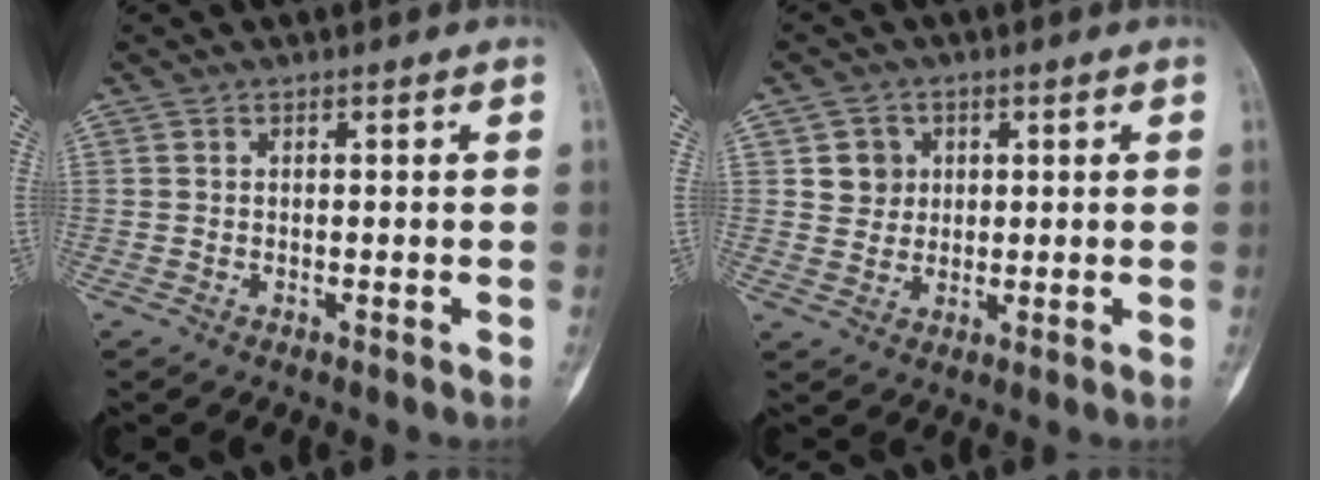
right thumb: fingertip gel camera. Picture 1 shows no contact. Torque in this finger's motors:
{"motor_torque": [0.24, 0.47, 0.02, -0.08, -0.07]}